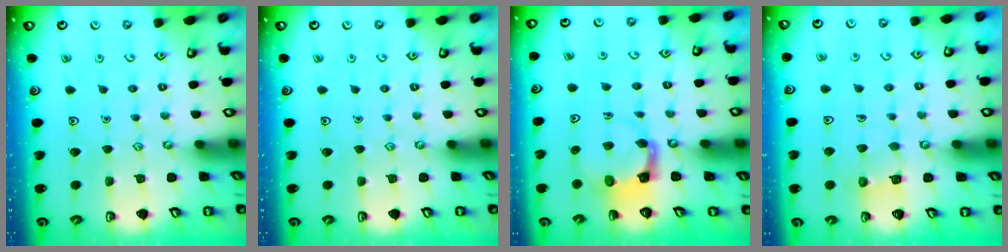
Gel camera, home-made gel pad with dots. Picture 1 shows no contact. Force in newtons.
{"total": 0.0}
{"total": 3.7, "press": 3.7, "slide": 0.4}
{"total": 4.4, "press": 4.4, "slide": 0.3}